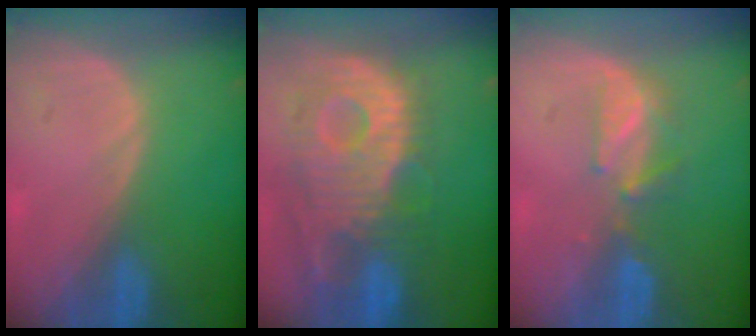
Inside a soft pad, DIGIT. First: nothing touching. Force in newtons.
{"total": 12.2, "press": 10.8, "slide": 5.7}
{"total": 3.7, "press": 3.6, "slide": 0.8}